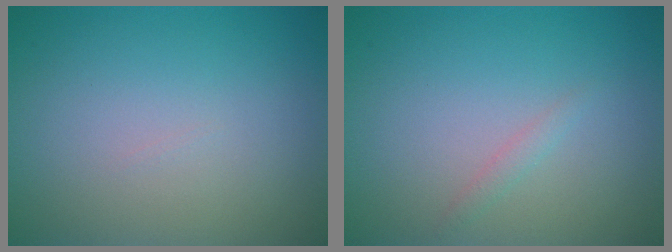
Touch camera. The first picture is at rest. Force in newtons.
{"total": 0.7, "press": 0.7, "slide": 0.0}